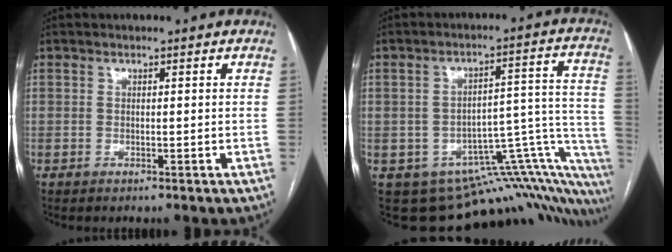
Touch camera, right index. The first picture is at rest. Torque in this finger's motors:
{"motor_torque": [-0.20, -0.20, -0.02, -0.02]}